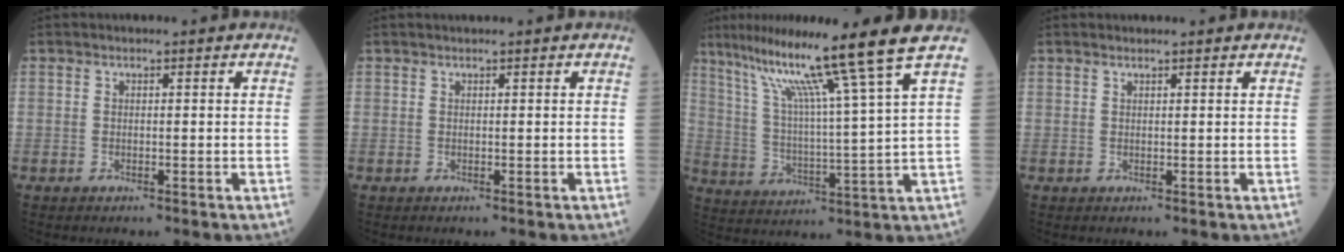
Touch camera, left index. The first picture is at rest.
{"total": 0.6, "force": [0.5, -0.1, 0.2], "torque": [-0.005, 0.008, 0.014]}
{"total": 16.1, "force": [11.5, -3.2, 10.8], "torque": [-0.175, -0.006, 0.186]}
{"total": 0.9, "force": [0.8, 0.3, 0.1], "torque": [-0.011, 0.008, 0.015]}